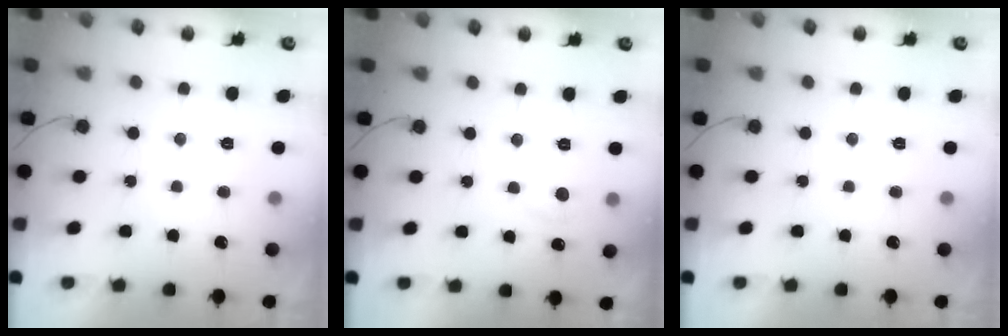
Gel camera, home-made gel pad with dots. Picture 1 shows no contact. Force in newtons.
{"total": 4.1, "press": 4.1, "slide": 0.5}
{"total": 0.0}